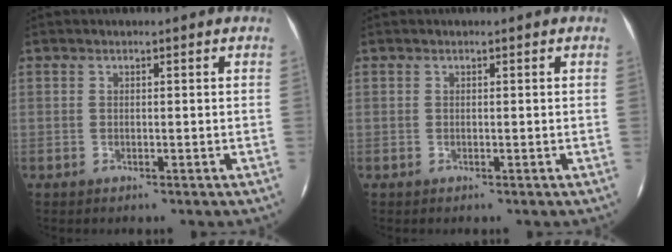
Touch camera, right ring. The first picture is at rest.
{"total": 0.0}